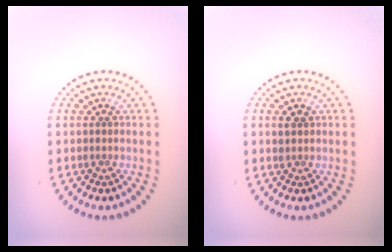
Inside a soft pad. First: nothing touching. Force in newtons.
{"total": 1.1, "press": 1.0, "slide": 0.5}